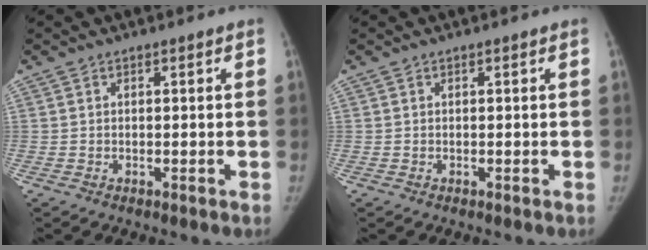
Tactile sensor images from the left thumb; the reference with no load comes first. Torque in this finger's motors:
{"motor_torque": [0.06, -0.03, 0.12, -0.10, 0.02]}